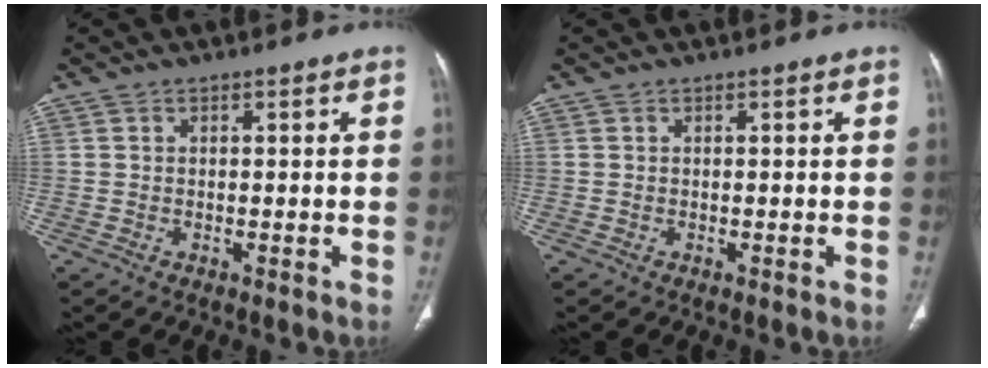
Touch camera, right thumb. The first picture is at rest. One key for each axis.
{"total": 0.0}